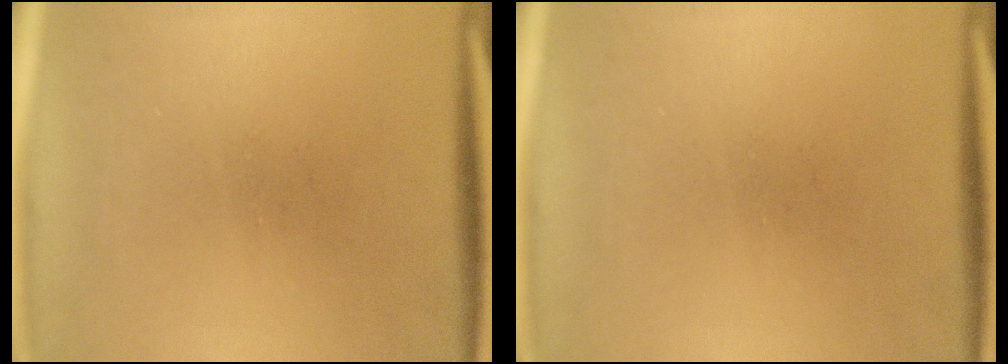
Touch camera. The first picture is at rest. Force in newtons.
{"total": 0.0}